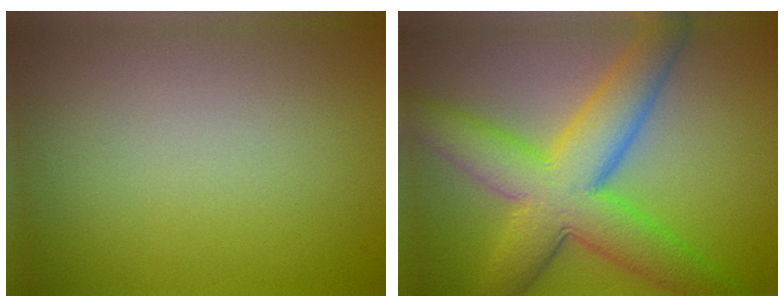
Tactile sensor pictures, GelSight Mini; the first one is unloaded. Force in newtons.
{"total": 9.9, "press": 9.9, "slide": 0.1}